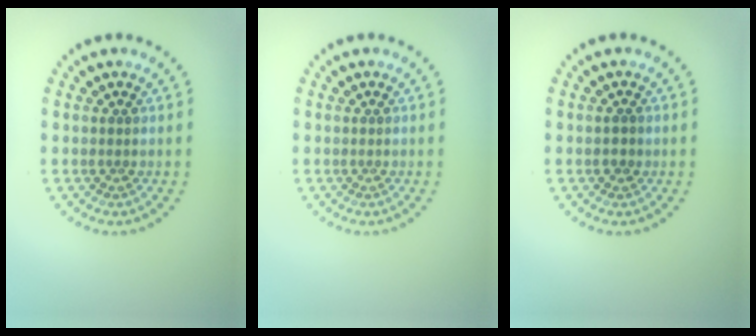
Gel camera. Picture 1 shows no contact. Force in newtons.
{"total": 0.0}
{"total": 1.0, "press": 1.0, "slide": 0.1}